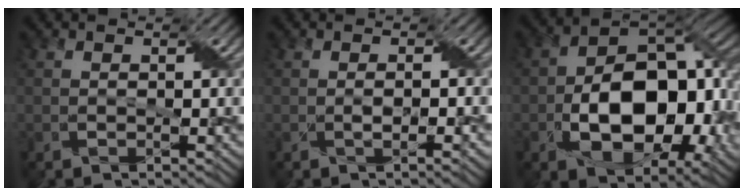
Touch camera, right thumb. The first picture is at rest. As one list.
[{"total": 2.1, "force": [-0.4, 0.3, 2.0], "torque": [-0.040, 0.001, -0.006]}, {"total": 14.9, "force": [-3.2, 8.8, 11.5], "torque": [-0.182, -0.008, -0.061]}]